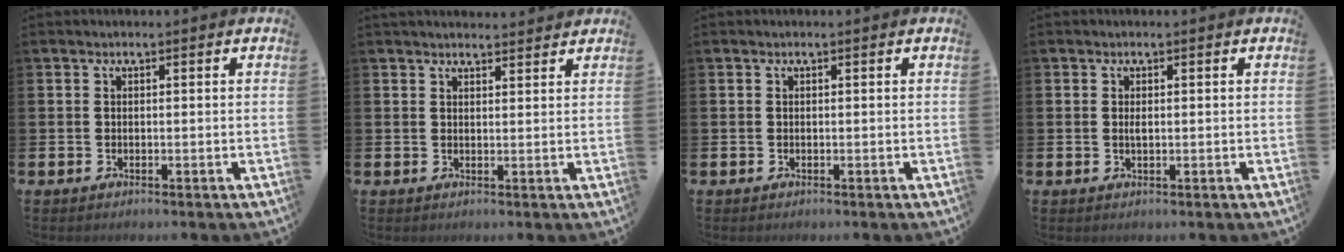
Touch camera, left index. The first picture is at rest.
{"total": 2.3, "force": [2.2, 0.3, 0.0], "torque": [0.006, -0.013, 0.039]}
{"total": 0.0}
{"total": 0.7, "force": [0.1, 0.2, 0.6], "torque": [-0.010, 0.000, 0.001]}